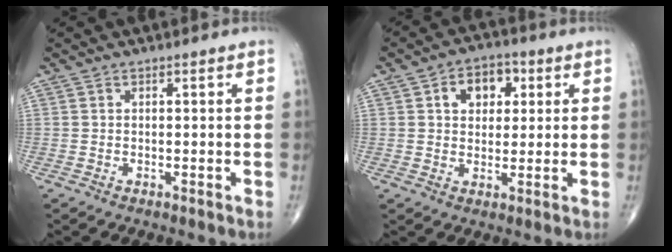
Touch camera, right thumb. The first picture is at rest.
{"total": 7.8, "force": [2.4, 5.5, 4.9], "torque": [-0.040, 0.004, 0.032]}